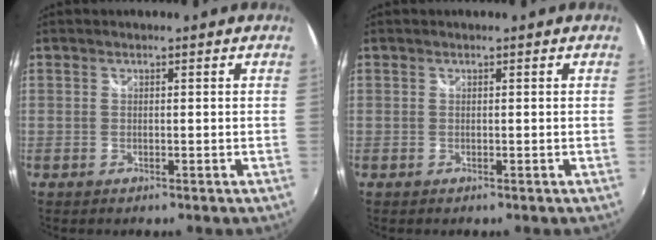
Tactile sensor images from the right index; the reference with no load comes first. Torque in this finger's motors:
{"motor_torque": [0.00, 0.00, 0.00, 0.00]}